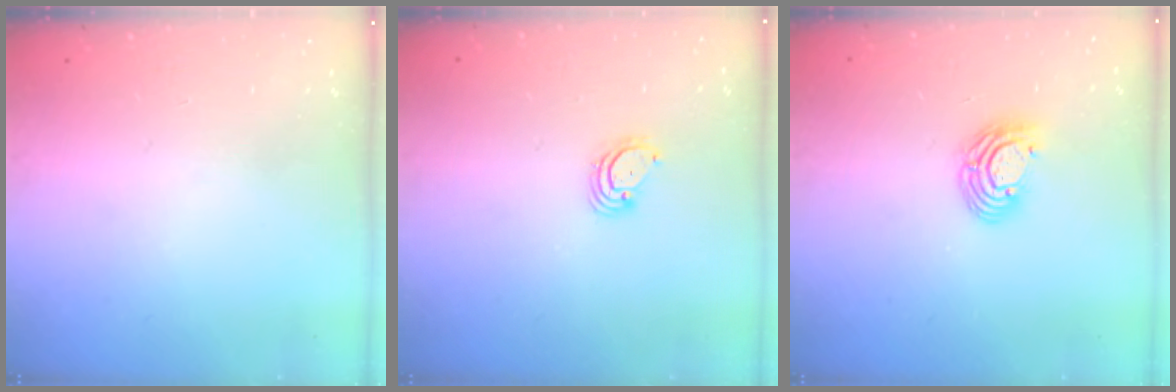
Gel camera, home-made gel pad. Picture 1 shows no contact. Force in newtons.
{"total": 4.1, "press": 4.0, "slide": 0.3}
{"total": 7.9, "press": 7.8, "slide": 1.2}